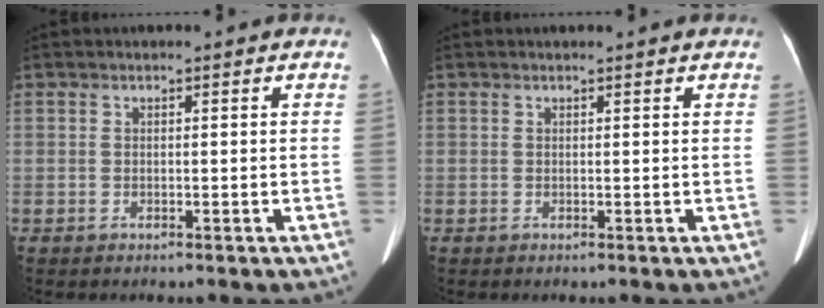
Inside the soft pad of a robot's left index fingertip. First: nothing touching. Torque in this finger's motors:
{"motor_torque": [0.02, 0.09, -0.06, -0.02]}